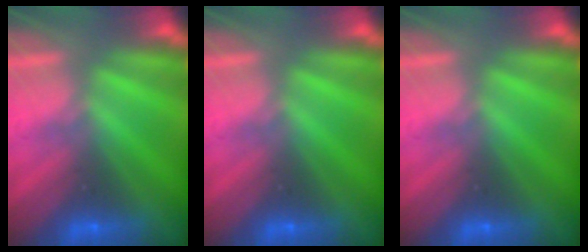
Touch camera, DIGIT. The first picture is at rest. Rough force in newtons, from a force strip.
{"total": 0.0}
{"total": 0.0}